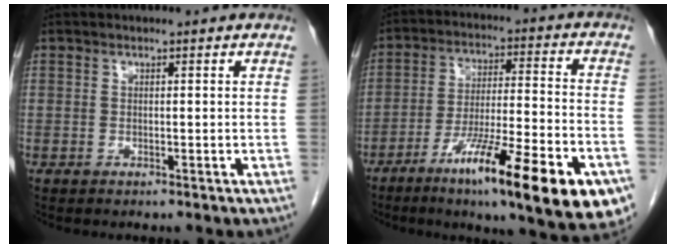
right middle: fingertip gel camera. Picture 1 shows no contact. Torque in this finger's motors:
{"motor_torque": [1.82, -0.32, 0.92, 0.21]}